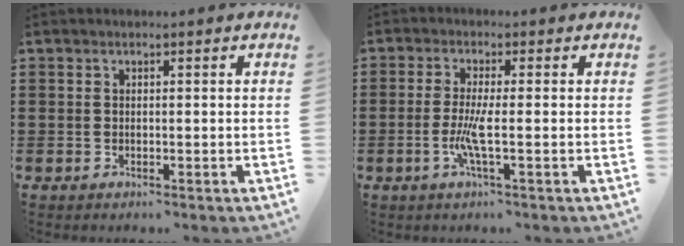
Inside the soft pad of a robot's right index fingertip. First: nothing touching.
{"total": 4.5, "force": [-1.1, 0.1, 4.3], "torque": [-0.097, -0.014, -0.028]}